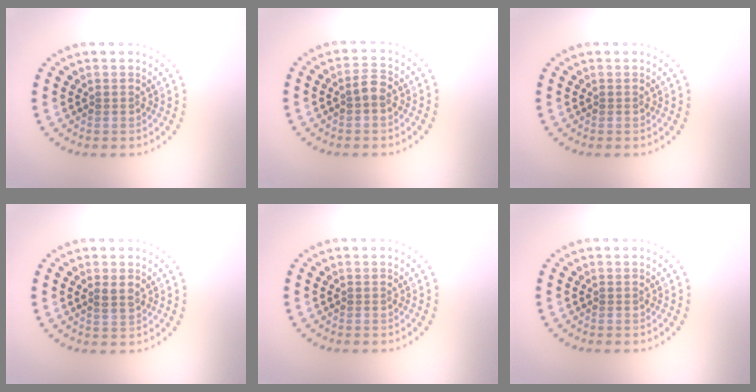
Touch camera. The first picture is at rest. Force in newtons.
{"total": 1.8, "press": 1.7, "slide": 0.3}
{"total": 0.0}
{"total": 1.4, "press": 1.3, "slide": 0.4}
{"total": 0.0}
{"total": 0.0}